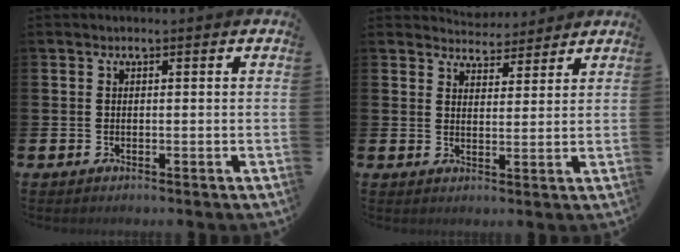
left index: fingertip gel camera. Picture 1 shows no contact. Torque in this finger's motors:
{"motor_torque": [0.95, -1.19, 0.02, 0.00]}